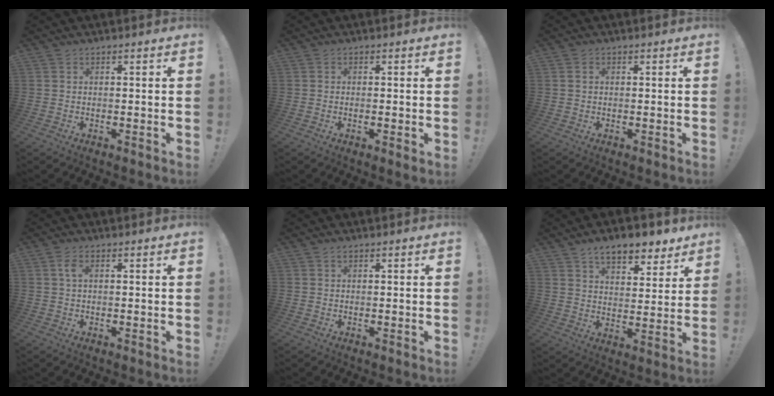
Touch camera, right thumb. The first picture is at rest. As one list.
[{"total": 1.0, "force": [0.1, 0.0, 1.0], "torque": [-0.008, -0.004, 0.000]}, {"total": 0.7, "force": [0.0, 0.6, 0.4], "torque": [-0.008, 0.003, 0.000]}, {"total": 2.6, "force": [0.6, 1.3, 2.2], "torque": [-0.040, 0.004, 0.009]}, {"total": 0.6, "force": [0.4, 0.3, 0.3], "torque": [-0.003, 0.000, 0.006]}, {"total": 10.4, "force": [7.7, 4.6, 5.3], "torque": [-0.073, -0.045, 0.137]}]